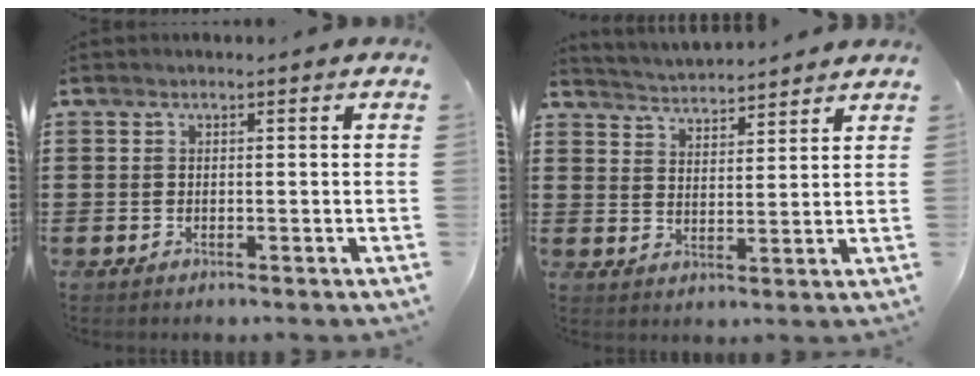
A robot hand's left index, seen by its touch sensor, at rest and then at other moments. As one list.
[{"total": 3.6, "force": [3.6, -0.1, -0.3], "torque": [-0.010, -0.020, 0.062]}]